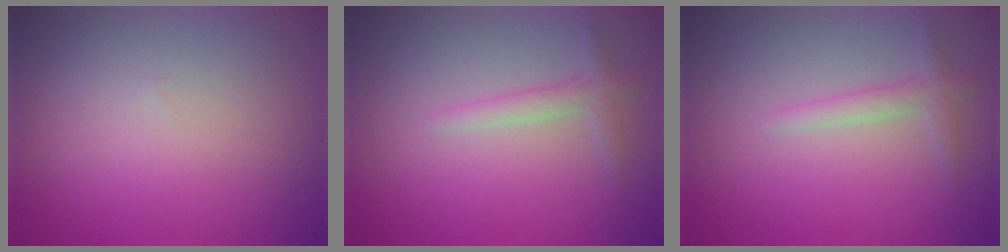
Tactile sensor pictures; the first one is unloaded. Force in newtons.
{"total": 1.5, "press": 1.5, "slide": 0.1}
{"total": 1.5, "press": 1.5, "slide": 0.1}